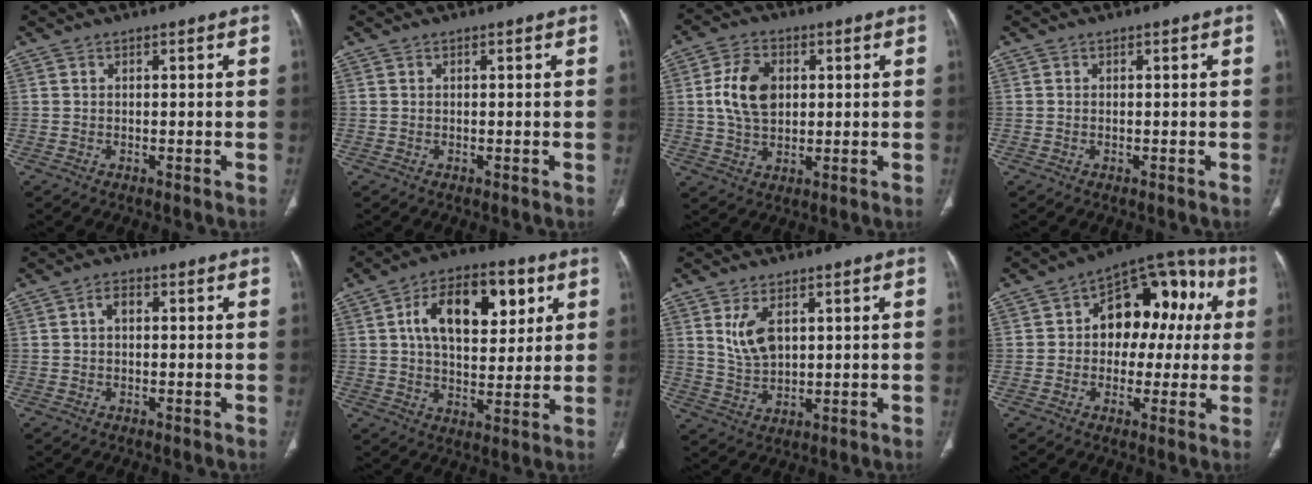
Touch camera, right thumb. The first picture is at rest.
{"total": 0.0}
{"total": 9.5, "force": [1.5, 6.4, 6.9], "torque": [-0.118, 0.000, 0.030]}
{"total": 0.0}
{"total": 2.3, "force": [0.4, 1.5, 1.8], "torque": [-0.030, 0.011, 0.004]}
{"total": 16.9, "force": [5.5, 9.2, 13.0], "torque": [-0.172, -0.002, 0.087]}
{"total": 6.6, "force": [2.4, 3.6, 5.0], "torque": [-0.090, -0.014, 0.058]}
{"total": 16.7, "force": [2.3, 11.1, 12.2], "torque": [-0.100, 0.045, 0.026]}